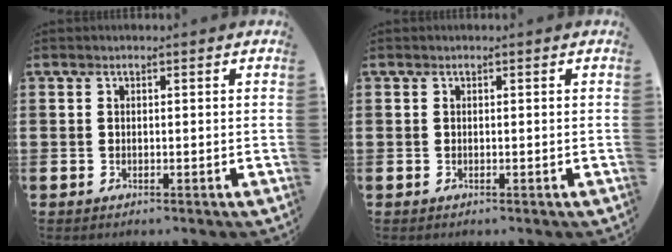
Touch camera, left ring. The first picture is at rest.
{"total": 0.0}